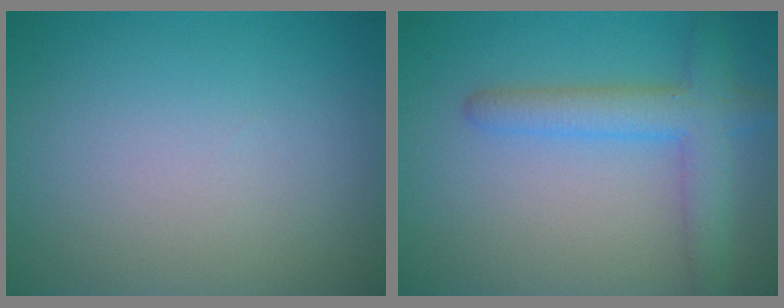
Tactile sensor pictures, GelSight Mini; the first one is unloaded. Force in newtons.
{"total": 4.4, "press": 4.4, "slide": 0.3}